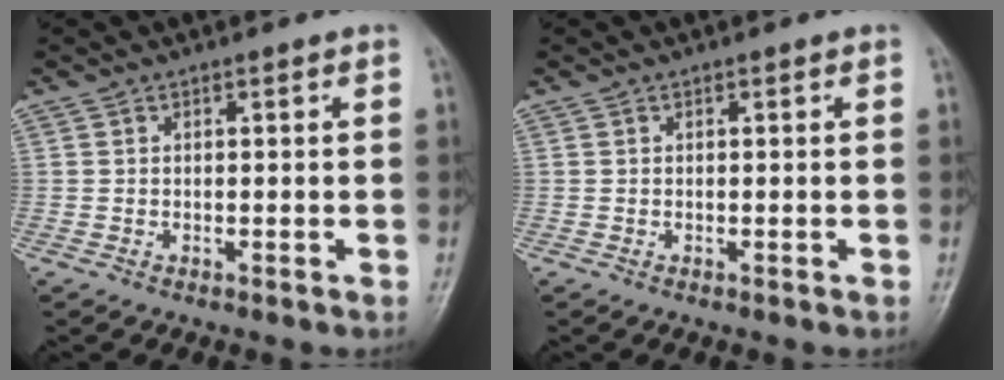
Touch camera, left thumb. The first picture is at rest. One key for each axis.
{"total": 0.0}